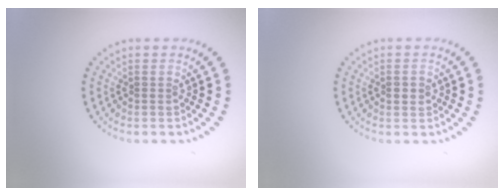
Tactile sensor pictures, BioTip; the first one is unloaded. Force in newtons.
{"total": 0.8, "press": 0.8, "slide": 0.2}